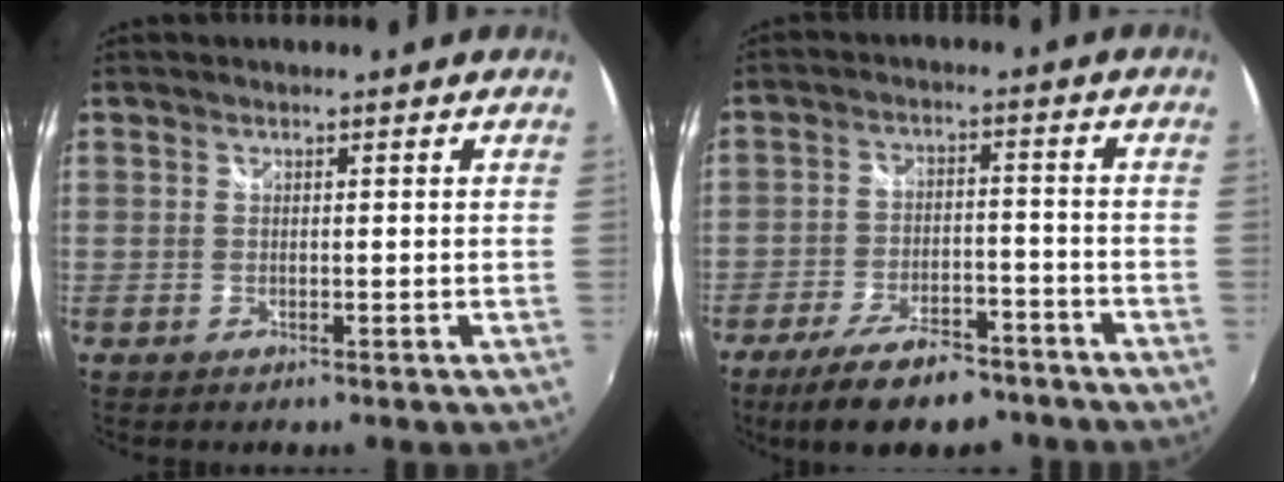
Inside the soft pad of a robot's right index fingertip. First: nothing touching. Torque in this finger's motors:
{"motor_torque": [1.01, -0.83, 0.45, 0.06]}